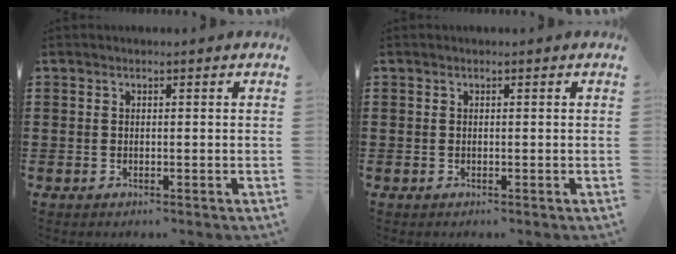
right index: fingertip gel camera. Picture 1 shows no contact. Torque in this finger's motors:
{"motor_torque": [0.00, 0.00, 0.00, 0.00]}